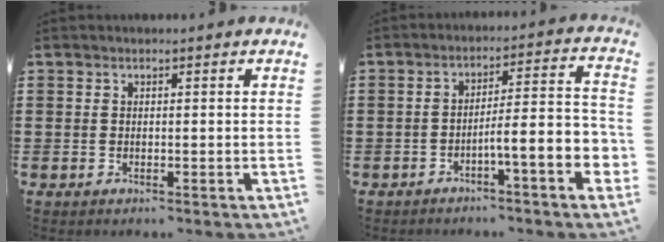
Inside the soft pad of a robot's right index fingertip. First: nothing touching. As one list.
[{"total": 6.9, "force": [-3.1, 0.6, 6.1], "torque": [-0.095, -0.019, -0.061]}]